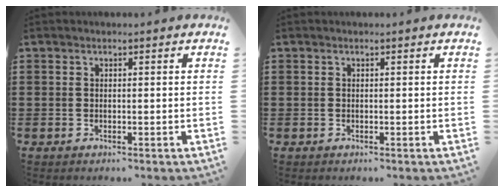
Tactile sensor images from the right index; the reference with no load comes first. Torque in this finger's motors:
{"motor_torque": [0.00, 0.00, 0.00, -0.01]}